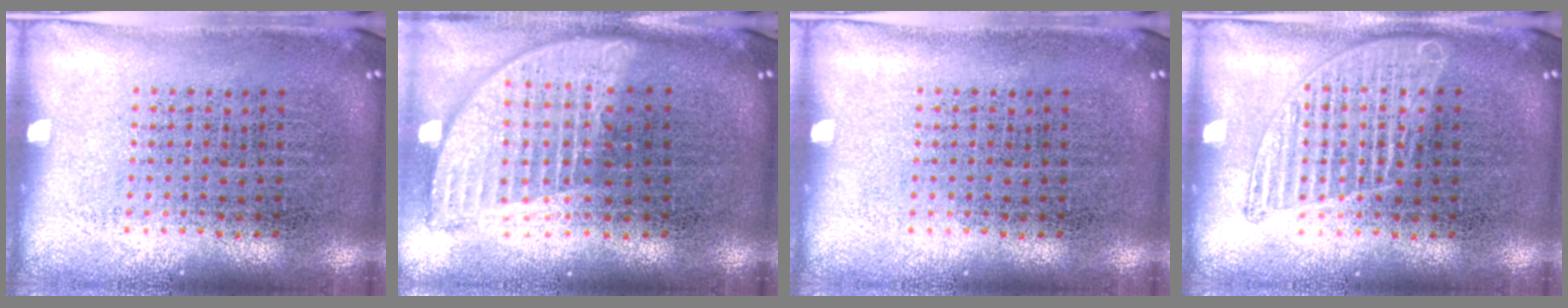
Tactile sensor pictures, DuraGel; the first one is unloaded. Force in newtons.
{"total": 1.9, "press": 1.5, "slide": 1.2}
{"total": 0.0}
{"total": 1.8, "press": 1.8, "slide": 0.2}